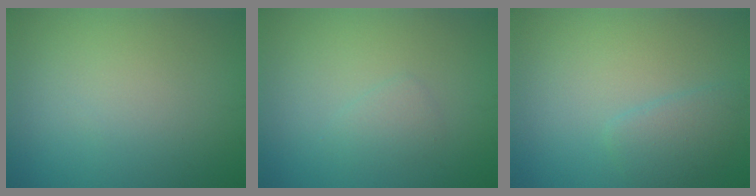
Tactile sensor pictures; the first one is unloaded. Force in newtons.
{"total": 1.1, "press": 1.1, "slide": 0.1}
{"total": 2.2, "press": 2.1, "slide": 0.2}